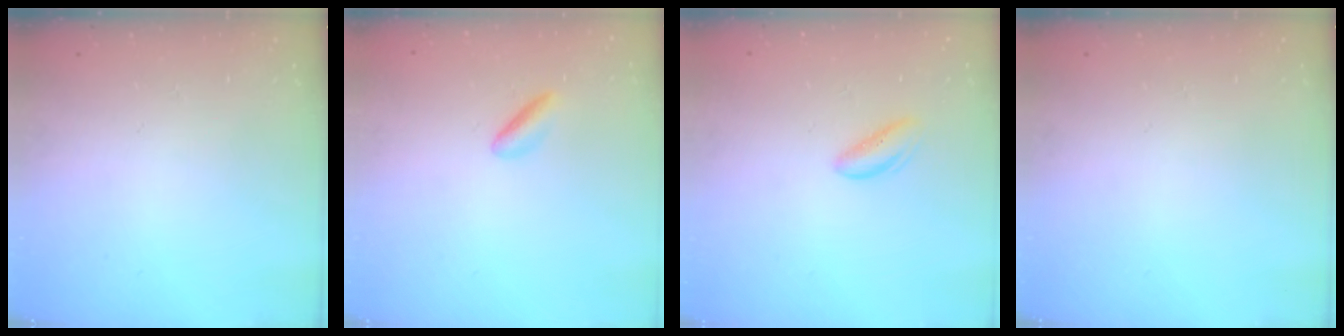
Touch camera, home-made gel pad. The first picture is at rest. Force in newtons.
{"total": 2.0, "press": 1.8, "slide": 0.8}
{"total": 3.3, "press": 3.3, "slide": 0.3}
{"total": 0.0}